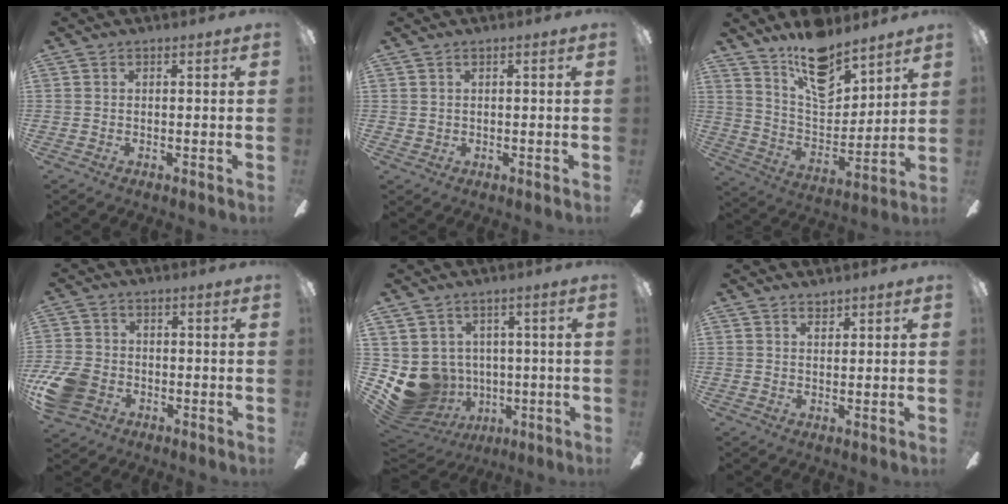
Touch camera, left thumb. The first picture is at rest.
{"total": 0.7, "force": [0.3, 0.5, 0.2], "torque": [-0.004, 0.004, 0.005]}
{"total": 15.9, "force": [12.2, 6.8, 7.5], "torque": [-0.130, -0.075, 0.219]}
{"total": 9.5, "force": [-3.7, 7.1, 5.2], "torque": [-0.114, 0.022, -0.069]}
{"total": 10.0, "force": [-1.7, 9.4, 3.0], "torque": [-0.099, -0.008, -0.022]}
{"total": 1.6, "force": [1.5, 0.5, 0.4], "torque": [-0.010, -0.001, 0.029]}